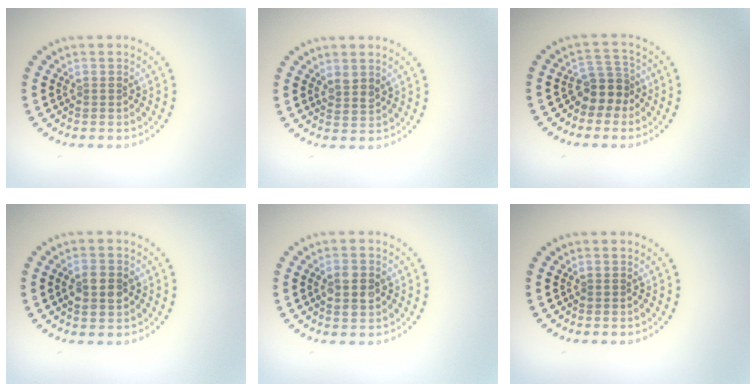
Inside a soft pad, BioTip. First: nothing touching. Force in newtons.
{"total": 1.4, "press": 1.2, "slide": 0.7}
{"total": 2.8, "press": 2.3, "slide": 1.6}
{"total": 2.9, "press": 2.9, "slide": 0.0}
{"total": 2.3, "press": 2.3, "slide": 0.2}
{"total": 0.0}